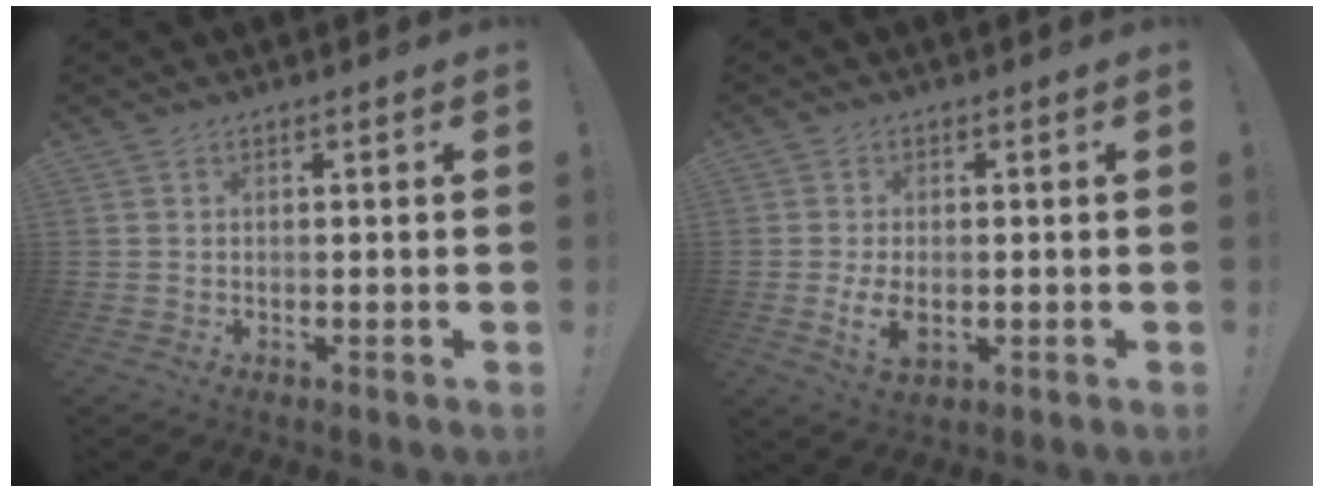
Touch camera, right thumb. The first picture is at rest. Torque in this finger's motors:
{"motor_torque": [0.85, 1.11, 0.80, -0.13, 0.04]}